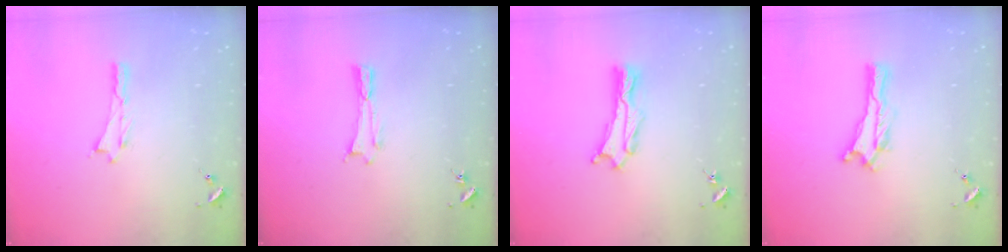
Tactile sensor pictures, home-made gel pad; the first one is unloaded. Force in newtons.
{"total": 0.0}
{"total": 1.2, "press": 1.2, "slide": 0.2}
{"total": 0.0}